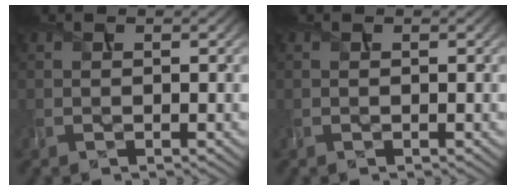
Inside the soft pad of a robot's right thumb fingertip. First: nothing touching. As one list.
[{"total": 0.0}]